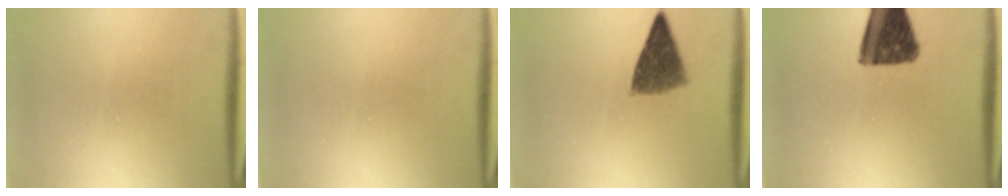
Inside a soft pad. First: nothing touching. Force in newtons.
{"total": 0.0}
{"total": 7.2}
{"total": 14.4}